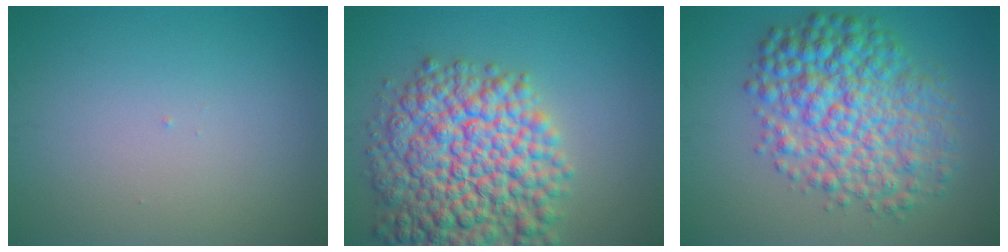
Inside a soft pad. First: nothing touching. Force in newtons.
{"total": 12.1, "press": 12.1, "slide": 0.5}
{"total": 8.4, "press": 8.4, "slide": 0.1}